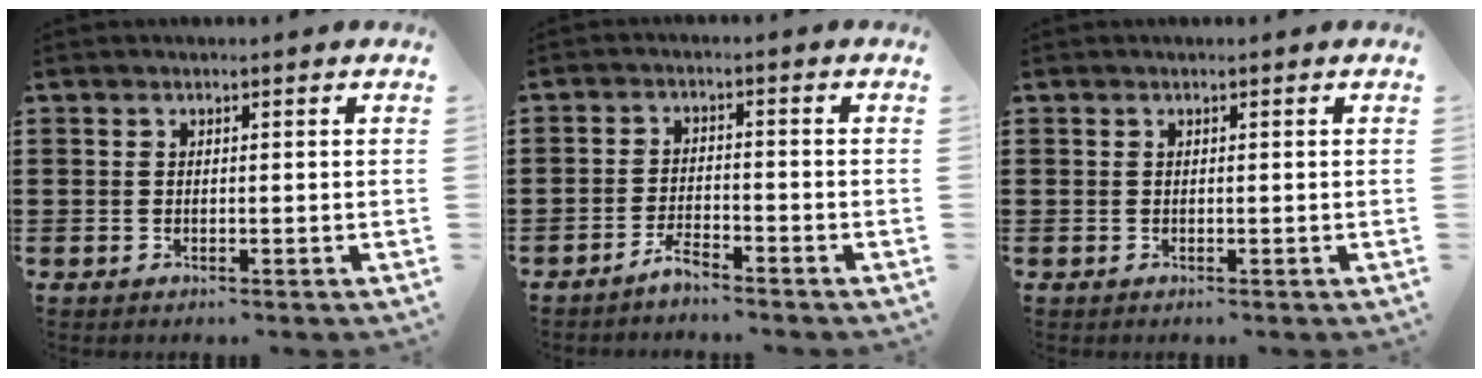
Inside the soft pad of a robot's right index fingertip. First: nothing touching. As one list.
[{"total": 2.9, "force": [-2.8, 0.2, 0.8], "torque": [-0.018, 0.006, -0.055]}, {"total": 0.0}]